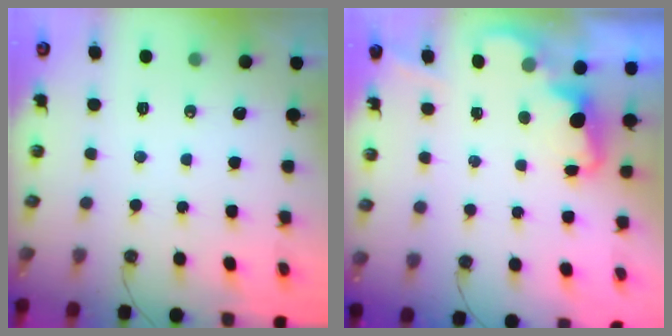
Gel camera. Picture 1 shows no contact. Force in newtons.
{"total": 2.0, "press": 1.9, "slide": 0.5}